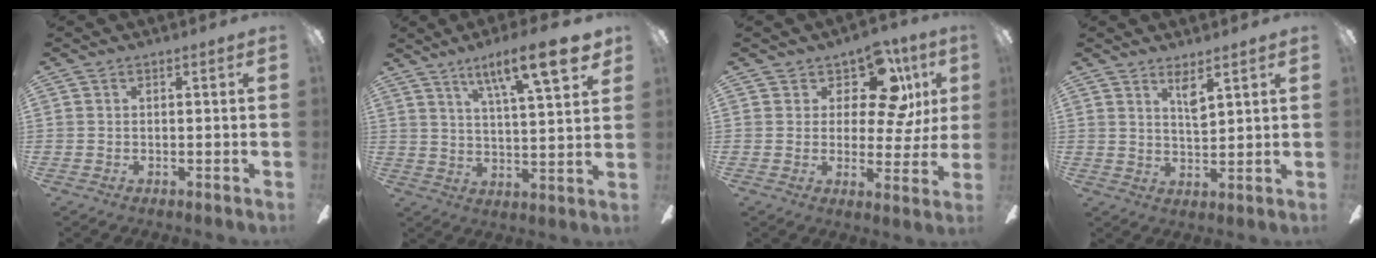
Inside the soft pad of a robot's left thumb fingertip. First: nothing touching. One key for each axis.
{"total": 15.5, "fx": 10.1, "fy": 3.2, "fz": 11.3, "tx": -0.173, "ty": -0.048, "tz": 0.155}
{"total": 11.6, "fx": 7.1, "fy": 5.9, "fz": 7.1, "tx": -0.115, "ty": -0.041, "tz": 0.128}
{"total": 4.2, "fx": 3.4, "fy": 0.7, "fz": 2.4, "tx": -0.041, "ty": -0.020, "tz": 0.056}